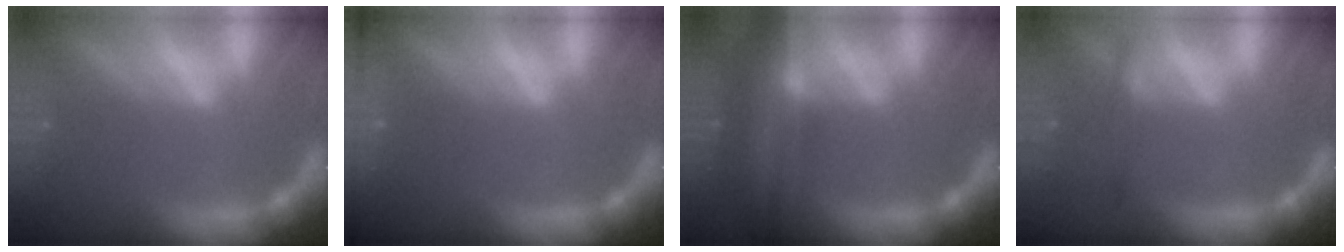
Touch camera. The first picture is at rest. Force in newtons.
{"total": 7.4}
{"total": 9.5}
{"total": 1.9}